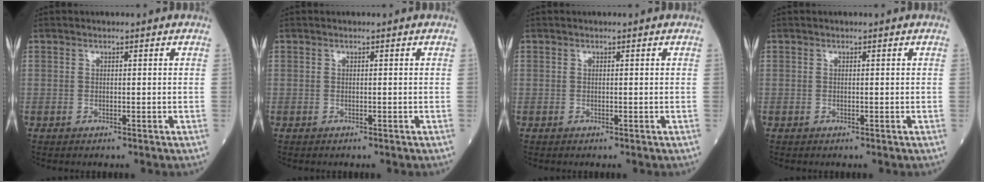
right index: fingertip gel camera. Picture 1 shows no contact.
{"total": 0.0}
{"total": 0.0}
{"total": 0.0}